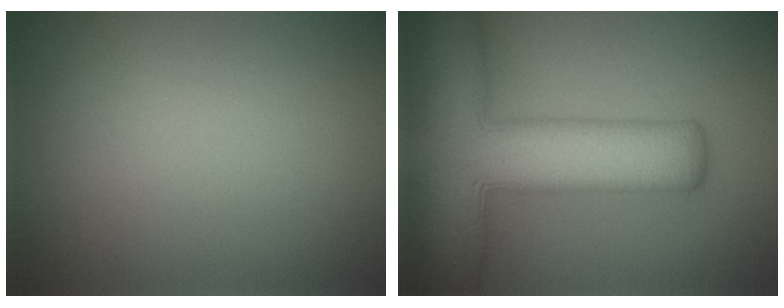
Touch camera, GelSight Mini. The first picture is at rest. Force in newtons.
{"total": 12.7, "press": 12.6, "slide": 0.5}